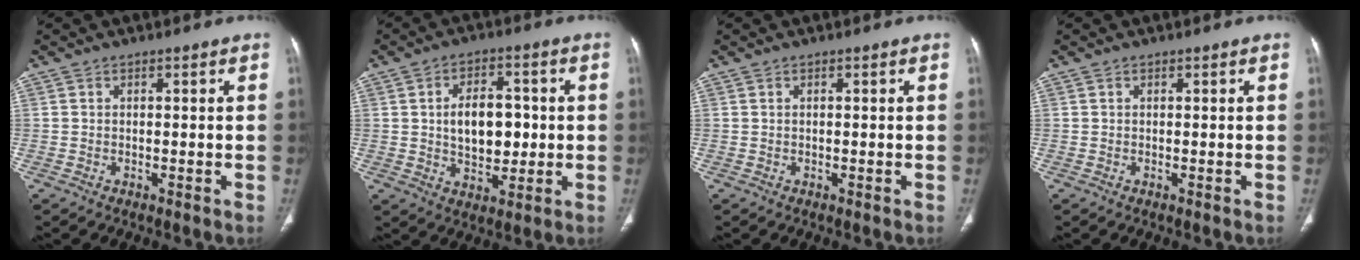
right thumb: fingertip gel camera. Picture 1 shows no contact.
{"total": 9.8, "force": [0.4, 6.1, 7.6], "torque": [-0.094, 0.005, 0.011]}
{"total": 0.0}
{"total": 0.0}